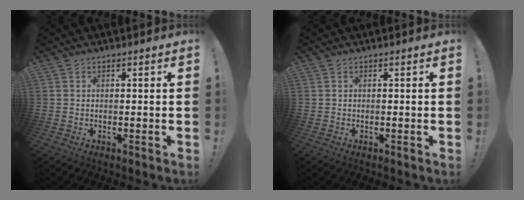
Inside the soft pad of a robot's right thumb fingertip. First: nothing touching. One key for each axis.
{"total": 0.0}